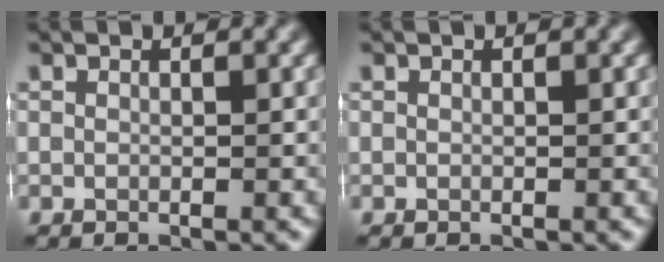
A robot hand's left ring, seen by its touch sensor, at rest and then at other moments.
{"total": 0.0}